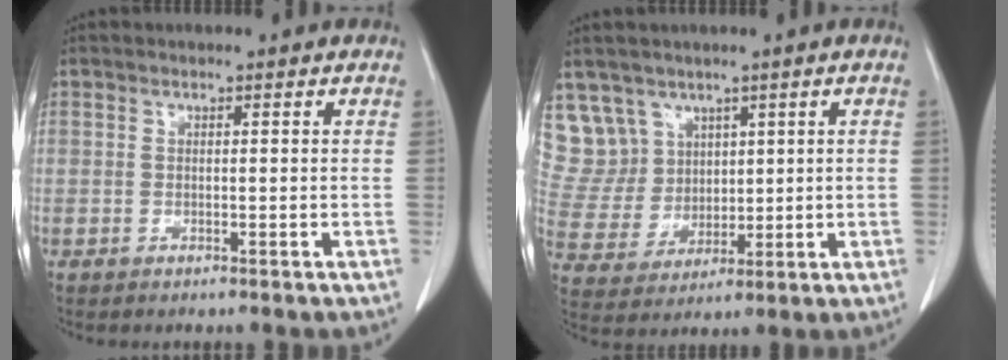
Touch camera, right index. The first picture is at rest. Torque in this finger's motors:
{"motor_torque": [-0.27, 0.51, -0.01, 0.00]}